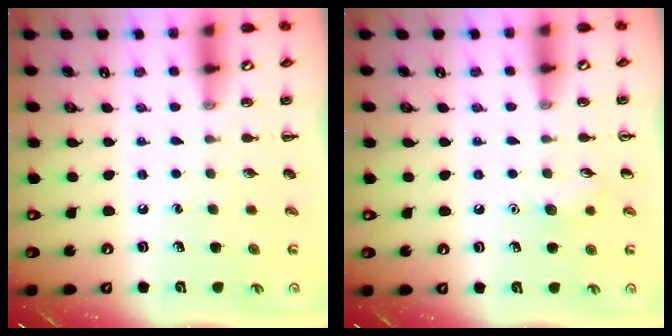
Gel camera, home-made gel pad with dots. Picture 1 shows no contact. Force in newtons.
{"total": 5.3, "press": 5.0, "slide": 1.6}